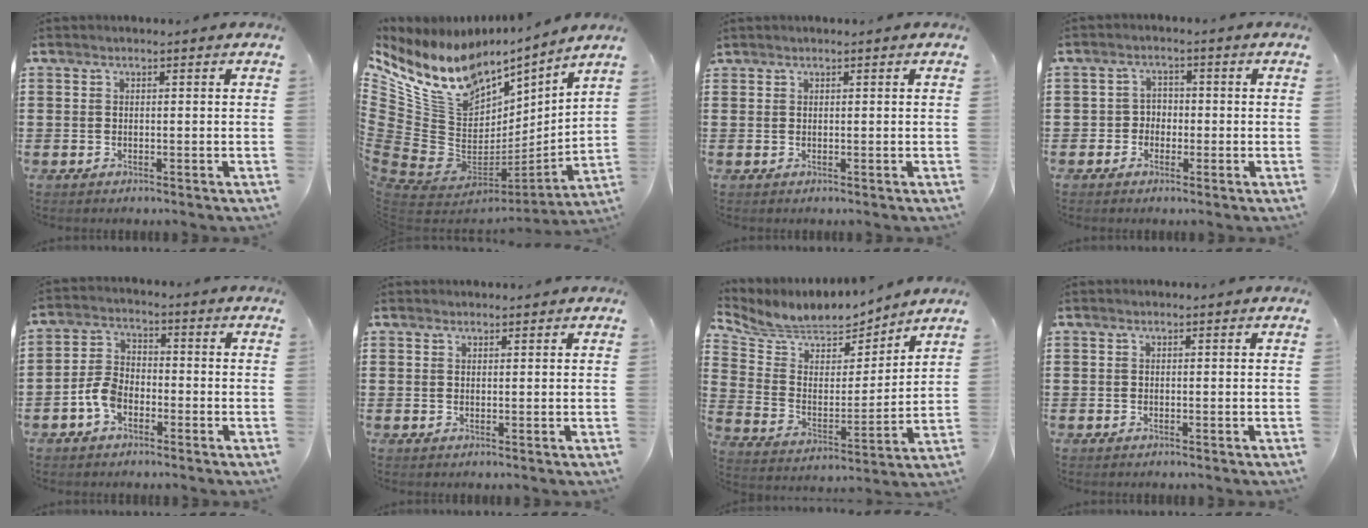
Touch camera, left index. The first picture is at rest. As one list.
[{"total": 14.4, "force": [8.5, 9.2, 7.1], "torque": [-0.196, -0.074, 0.146]}, {"total": 0.5, "force": [0.5, 0.2, 0.0], "torque": [-0.002, 0.001, 0.010]}, {"total": 2.5, "force": [-1.0, 2.2, 0.5], "torque": [-0.020, 0.008, -0.026]}, {"total": 5.0, "force": [-2.5, 3.0, 3.1], "torque": [-0.082, 0.005, -0.053]}, {"total": 0.9, "force": [0.9, 0.3, 0.1], "torque": [-0.003, 0.002, 0.017]}, {"total": 6.5, "force": [6.1, 2.1, 0.7], "torque": [-0.053, -0.047, 0.103]}, {"total": 0.0}]